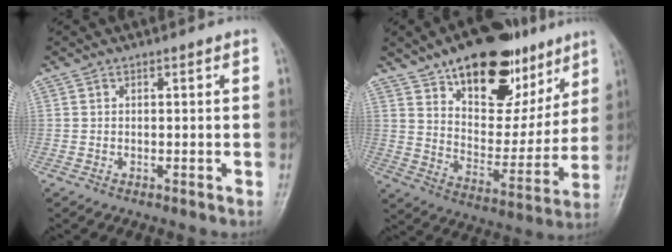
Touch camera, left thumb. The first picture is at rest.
{"total": 23.2, "force": [13.8, 12.1, 14.1], "torque": [-0.161, -0.049, 0.223]}